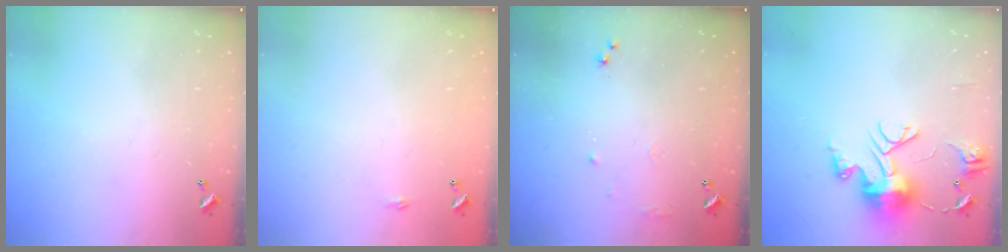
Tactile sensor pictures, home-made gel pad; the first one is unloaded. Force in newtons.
{"total": 2.2, "press": 2.1, "slide": 0.4}
{"total": 6.4, "press": 6.3, "slide": 1.0}
{"total": 12.0, "press": 11.9, "slide": 1.2}